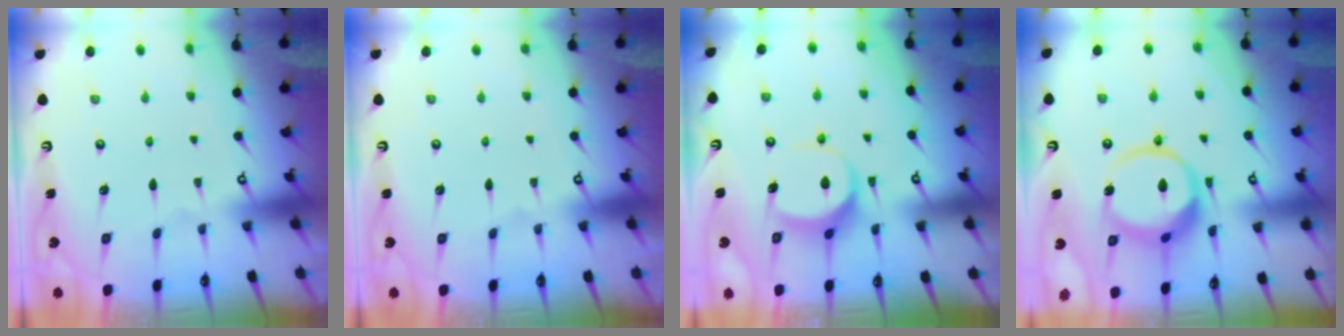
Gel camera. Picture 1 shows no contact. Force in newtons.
{"total": 0.0}
{"total": 6.9, "press": 6.9, "slide": 0.7}
{"total": 12.7, "press": 12.6, "slide": 1.5}